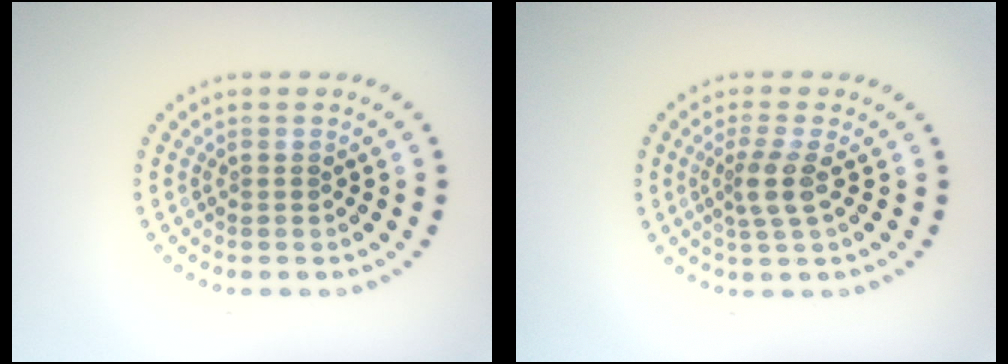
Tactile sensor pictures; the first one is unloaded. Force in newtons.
{"total": 2.4, "press": 1.8, "slide": 1.5}